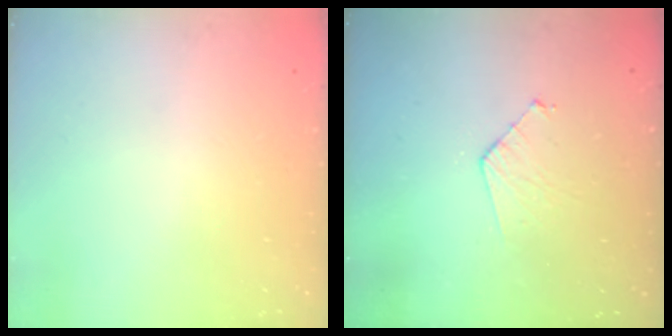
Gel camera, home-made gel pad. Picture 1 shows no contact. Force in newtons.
{"total": 4.4, "press": 4.3, "slide": 0.4}